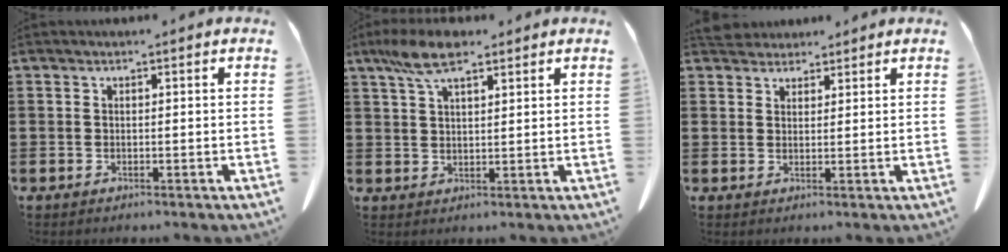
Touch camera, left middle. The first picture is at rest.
{"total": 7.0, "force": [4.5, 2.1, 4.9], "torque": [-0.107, 0.005, 0.082]}
{"total": 3.2, "force": [3.1, 1.0, 0.3], "torque": [-0.015, -0.003, 0.060]}